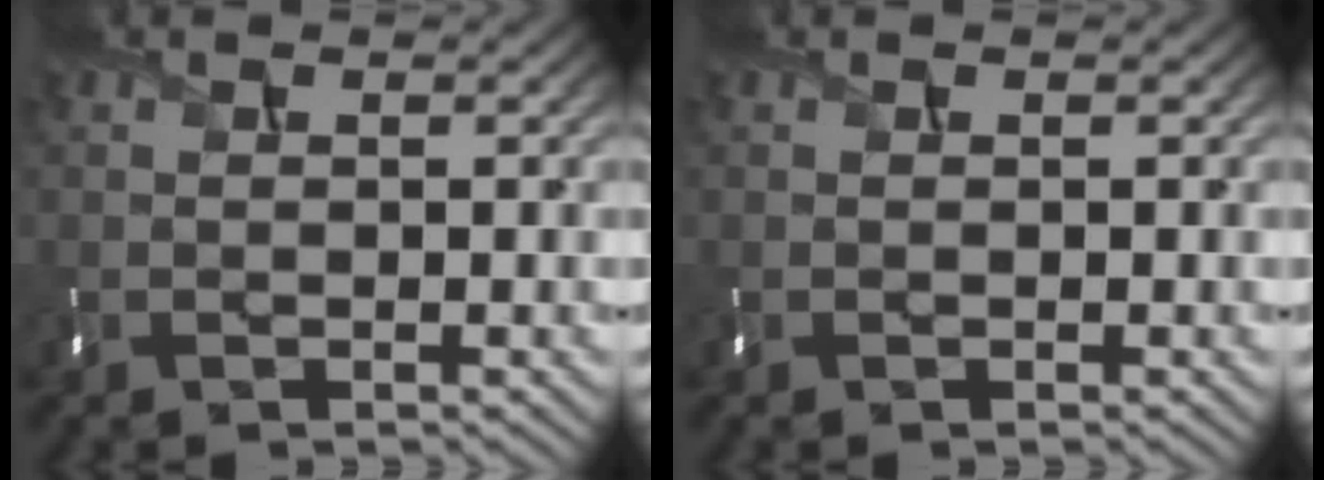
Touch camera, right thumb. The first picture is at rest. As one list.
[{"total": 0.0}]